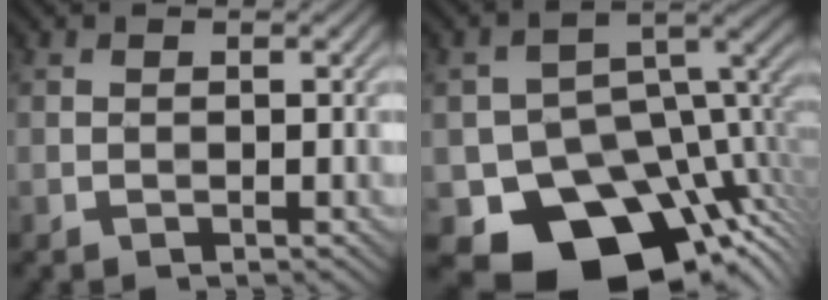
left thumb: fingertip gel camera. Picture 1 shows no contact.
{"total": 15.8, "force": [-8.4, 10.1, 8.8], "torque": [-0.137, -0.042, -0.121]}